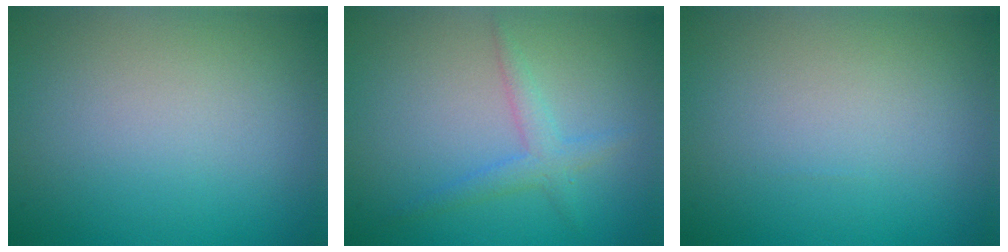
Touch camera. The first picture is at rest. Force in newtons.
{"total": 2.0, "press": 2.0, "slide": 0.0}
{"total": 0.0}